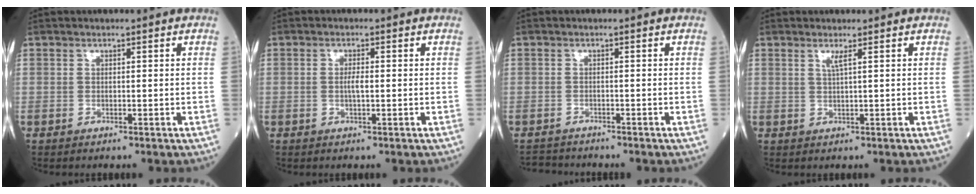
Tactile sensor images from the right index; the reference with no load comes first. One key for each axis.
{"total": 1.8, "fx": -0.1, "fy": 0.3, "fz": 1.7, "tx": -0.037, "ty": 0.001, "tz": -0.003}
{"total": 2.7, "fx": -2.6, "fy": 0.5, "fz": -0.3, "tx": 0.002, "ty": -0.011, "tz": -0.044}
{"total": 1.4, "fx": 0.7, "fy": -0.3, "fz": 1.2, "tx": -0.028, "ty": -0.004, "tz": 0.015}